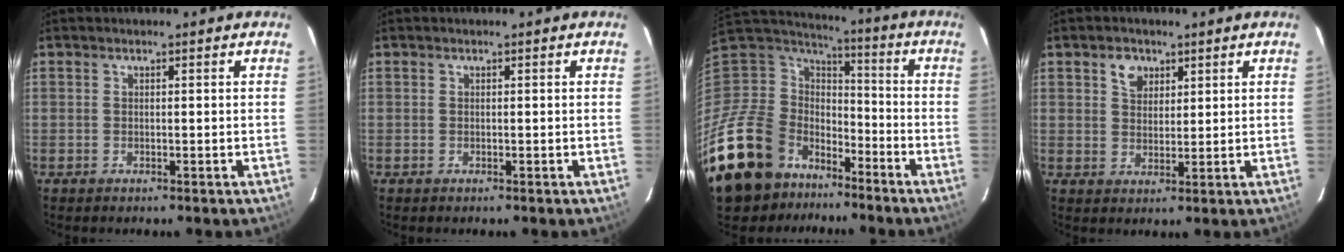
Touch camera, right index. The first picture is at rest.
{"total": 0.0}
{"total": 23.6, "force": [-15.3, 15.6, 8.8], "torque": [-0.230, 0.017, -0.253]}
{"total": 3.8, "force": [2.1, 2.6, 1.8], "torque": [-0.023, 0.010, 0.040]}